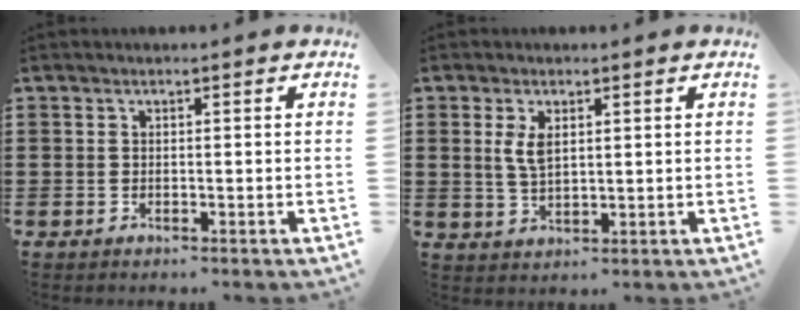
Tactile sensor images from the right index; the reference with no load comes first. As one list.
[{"total": 3.8, "force": [1.2, 1.7, 3.1], "torque": [-0.068, 0.006, 0.020]}]